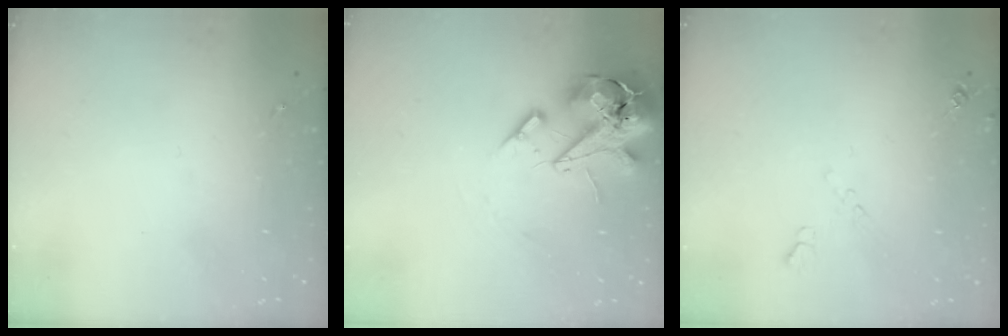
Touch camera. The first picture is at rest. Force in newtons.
{"total": 16.2, "press": 16.0, "slide": 2.7}
{"total": 6.2, "press": 6.2, "slide": 1.0}